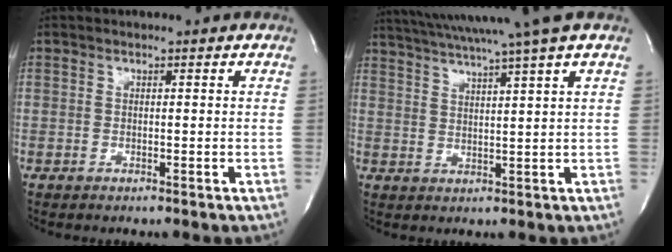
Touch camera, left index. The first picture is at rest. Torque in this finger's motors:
{"motor_torque": [0.11, -0.22, 0.85, 0.21]}